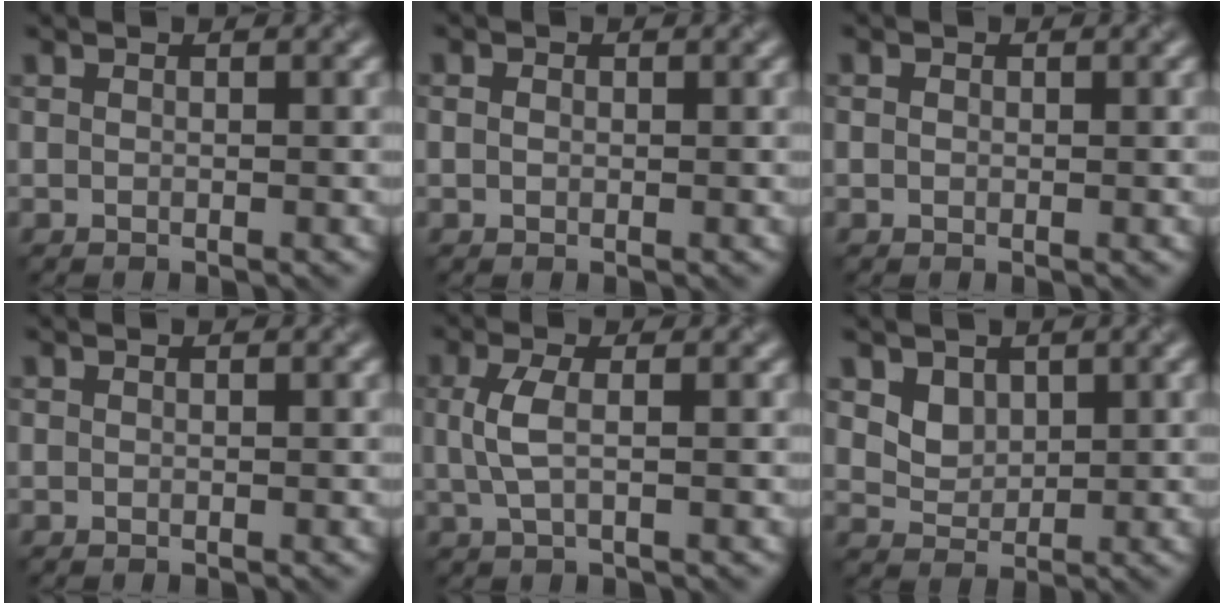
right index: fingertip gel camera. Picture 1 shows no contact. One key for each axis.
{"total": 0.8, "fx": 0.1, "fy": 0.7, "fz": 0.4, "tx": -0.006, "ty": -0.001, "tz": -0.001}
{"total": 0.5, "fx": 0.1, "fy": 0.5, "fz": 0.2, "tx": 0.000, "ty": -0.002, "tz": -0.001}
{"total": 0.0}
{"total": 2.6, "fx": 0.2, "fy": 0.9, "fz": 2.4, "tx": -0.057, "ty": 0.002, "tz": 0.004}
{"total": 2.5, "fx": 1.3, "fy": 1.9, "fz": 1.0, "tx": -0.026, "ty": -0.017, "tz": 0.036}